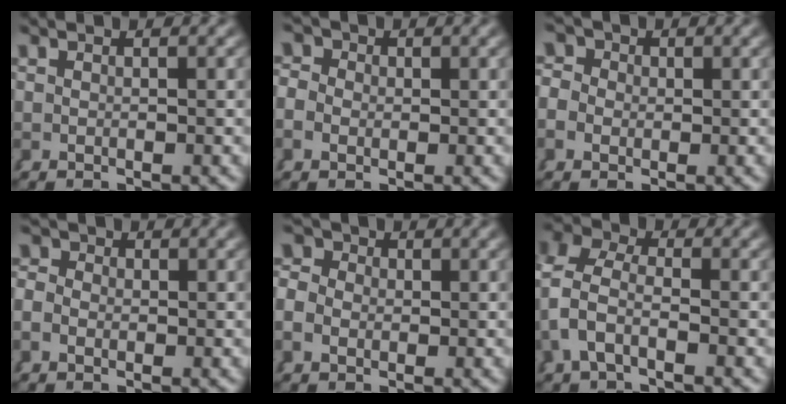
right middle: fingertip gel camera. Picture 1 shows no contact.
{"total": 3.9, "force": [0.7, 3.5, 1.5], "torque": [-0.028, 0.012, -0.007]}
{"total": 5.1, "force": [1.0, 4.5, 2.0], "torque": [-0.039, 0.014, -0.004]}
{"total": 2.2, "force": [0.1, 2.0, 0.8], "torque": [-0.014, 0.005, -0.012]}
{"total": 5.6, "force": [1.3, 4.9, 2.4], "torque": [-0.046, 0.015, 0.001]}
{"total": 4.9, "force": [0.3, 3.9, 3.0], "torque": [-0.093, -0.011, 0.003]}